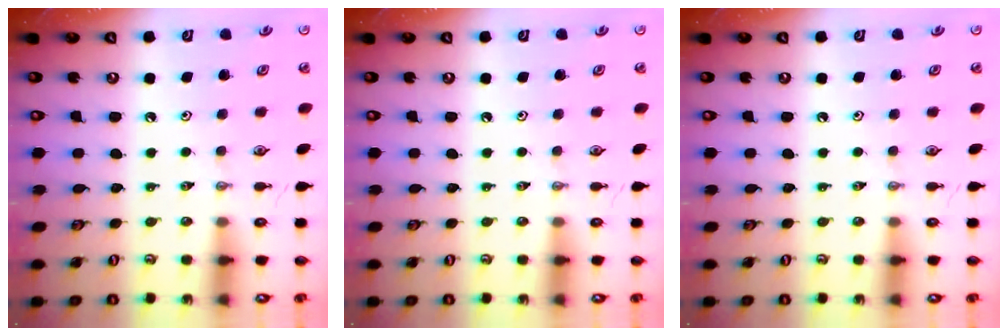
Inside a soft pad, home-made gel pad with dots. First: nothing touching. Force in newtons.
{"total": 0.0}
{"total": 0.0}